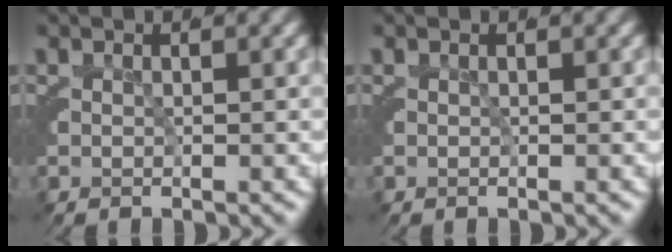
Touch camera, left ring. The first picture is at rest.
{"total": 0.0}